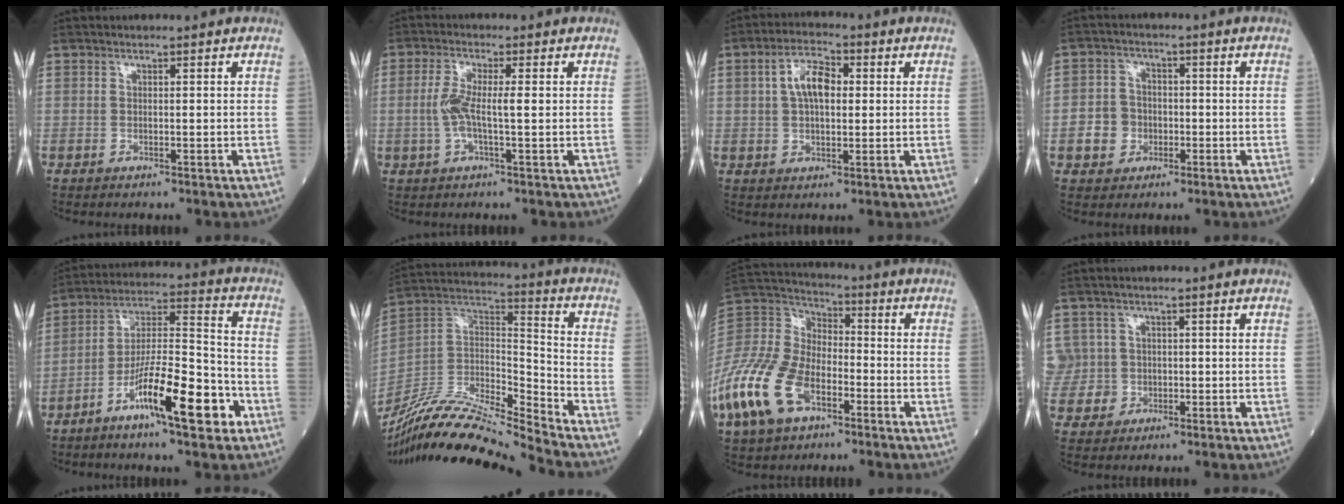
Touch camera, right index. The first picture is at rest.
{"total": 4.9, "force": [-0.2, 0.7, 4.9], "torque": [-0.112, 0.009, -0.007]}
{"total": 6.6, "force": [1.2, 3.2, 5.6], "torque": [-0.109, 0.016, 0.018]}
{"total": 4.9, "force": [-1.3, 4.4, 1.7], "torque": [-0.035, 0.013, -0.020]}
{"total": 14.1, "force": [-7.2, 2.2, 12.0], "torque": [-0.211, 0.003, -0.125]}
{"total": 19.4, "force": [-18.0, -0.1, 7.4], "torque": [-0.150, 0.020, -0.332]}
{"total": 18.5, "force": [-9.2, 10.1, 12.4], "torque": [-0.303, -0.003, -0.178]}
{"total": 6.2, "force": [0.0, 6.2, -0.1], "torque": [-0.002, 0.031, 0.006]}